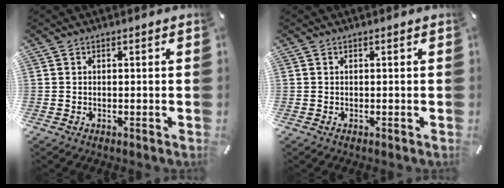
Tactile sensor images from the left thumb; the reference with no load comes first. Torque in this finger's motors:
{"motor_torque": [0.00, 0.00, -0.04, 0.05, 0.00]}